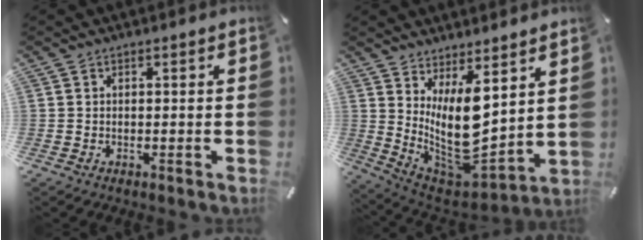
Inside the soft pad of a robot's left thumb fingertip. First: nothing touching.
{"total": 13.1, "force": [4.7, 5.7, 10.8], "torque": [-0.205, -0.069, 0.092]}